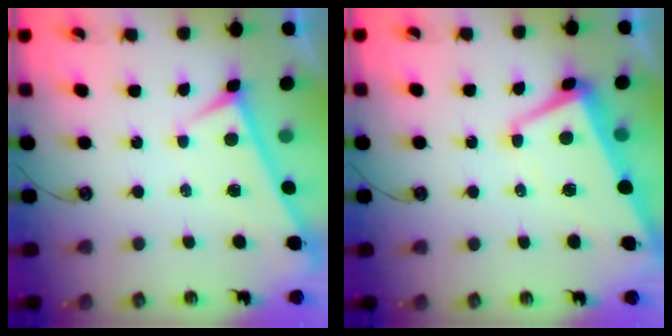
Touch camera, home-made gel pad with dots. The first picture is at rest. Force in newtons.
{"total": 1.4, "press": 0.9, "slide": 1.0}